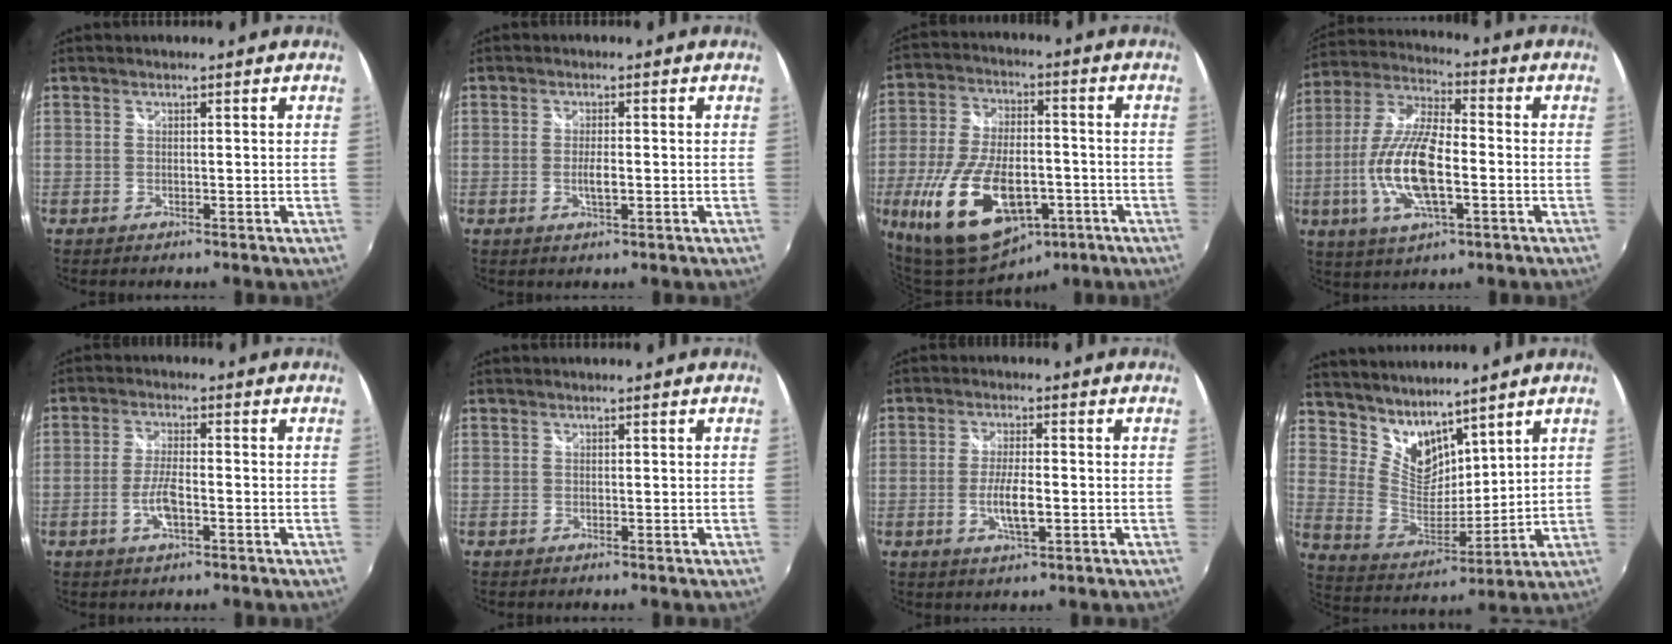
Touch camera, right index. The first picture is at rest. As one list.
[{"total": 2.5, "force": [-0.6, 0.7, 2.4], "torque": [-0.044, -0.004, -0.009]}, {"total": 21.9, "force": [-9.5, 10.9, 16.4], "torque": [-0.338, -0.031, -0.151]}, {"total": 15.5, "force": [-3.5, 5.5, 14.1], "torque": [-0.291, -0.006, -0.069]}, {"total": 5.1, "force": [-2.0, 1.5, 4.5], "torque": [-0.096, -0.001, -0.039]}, {"total": 0.0}, {"total": 5.6, "force": [-1.5, 1.4, 5.2], "torque": [-0.104, -0.006, -0.026]}, {"total": 10.9, "force": [8.9, 5.1, 3.7], "torque": [-0.072, -0.004, 0.182]}]